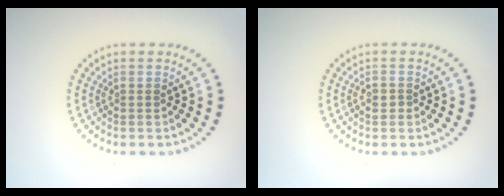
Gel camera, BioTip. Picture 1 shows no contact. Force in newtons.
{"total": 0.6, "press": 0.6, "slide": 0.1}